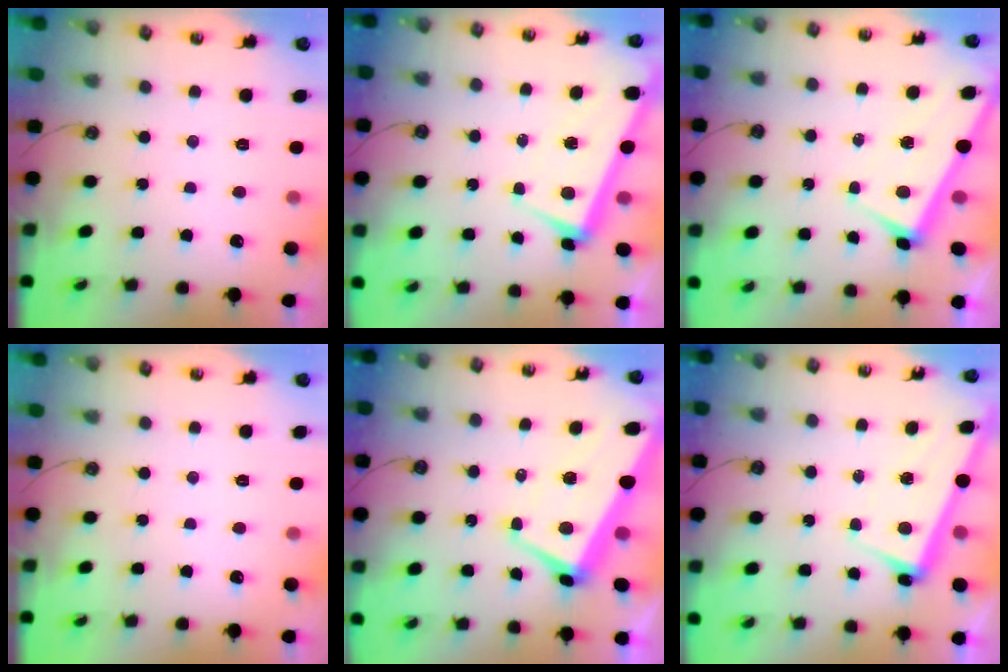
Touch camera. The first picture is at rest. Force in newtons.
{"total": 0.8, "press": 0.6, "slide": 0.6}
{"total": 2.4, "press": 2.4, "slide": 0.1}
{"total": 0.0}
{"total": 1.7, "press": 1.1, "slide": 1.3}
{"total": 2.6, "press": 2.5, "slide": 0.9}